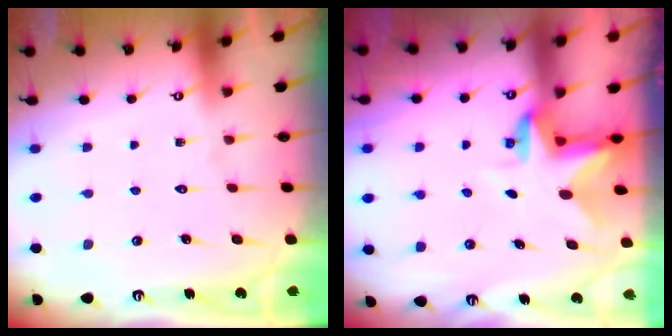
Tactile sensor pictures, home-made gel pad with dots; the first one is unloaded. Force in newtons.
{"total": 3.0, "press": 2.9, "slide": 0.5}